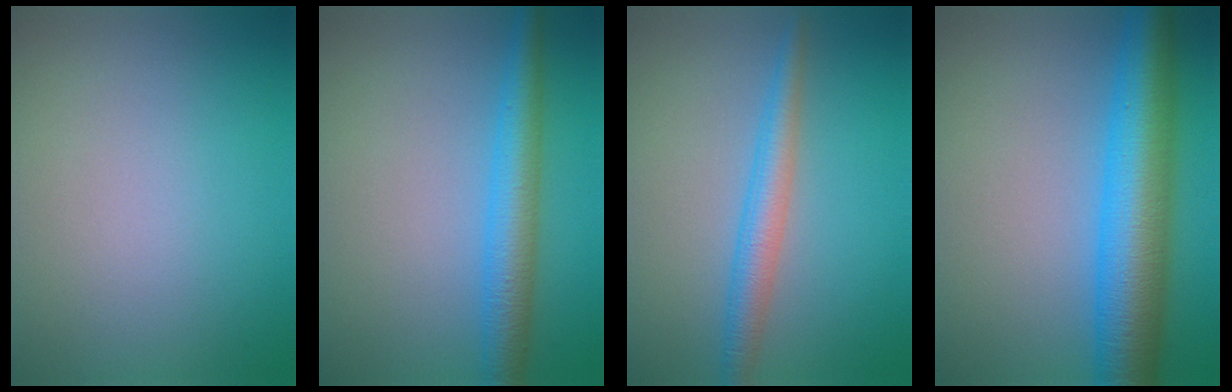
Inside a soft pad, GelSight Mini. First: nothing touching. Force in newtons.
{"total": 4.4, "press": 4.4, "slide": 0.2}
{"total": 3.2, "press": 3.2, "slide": 0.1}
{"total": 9.2, "press": 9.2, "slide": 0.1}